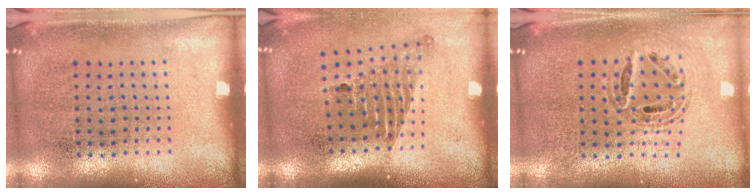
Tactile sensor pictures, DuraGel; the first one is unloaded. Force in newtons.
{"total": 1.6, "press": 1.1, "slide": 1.2}
{"total": 0.9, "press": 0.9, "slide": 0.1}